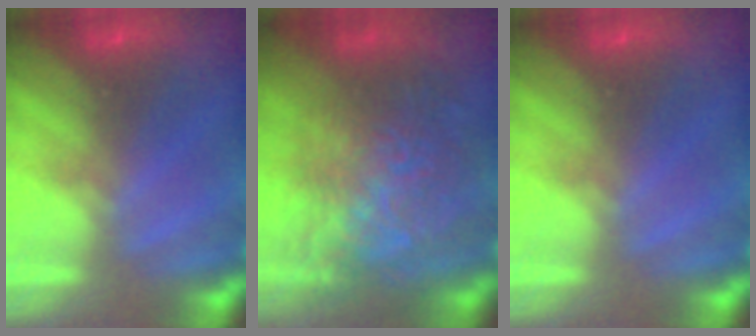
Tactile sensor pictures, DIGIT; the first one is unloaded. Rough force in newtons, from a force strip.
{"total": 7.7}
{"total": 0.0}